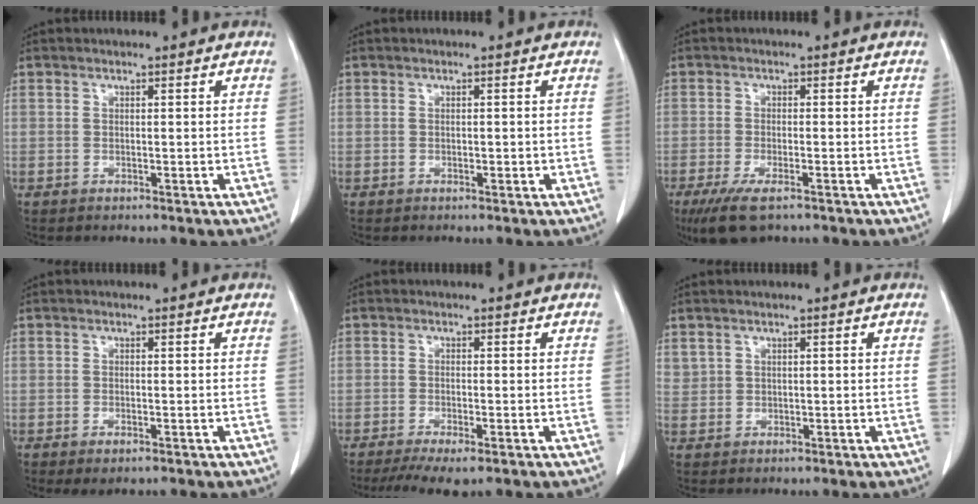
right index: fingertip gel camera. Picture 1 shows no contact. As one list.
[{"total": 0.5, "force": [-0.1, 0.4, 0.3], "torque": [0.000, 0.002, -0.001]}, {"total": 6.1, "force": [-4.0, 1.7, 4.2], "torque": [-0.080, -0.015, -0.066]}, {"total": 1.8, "force": [-1.0, 0.8, 1.3], "torque": [-0.018, -0.003, -0.008]}, {"total": 5.4, "force": [-3.8, 1.2, 3.7], "torque": [-0.056, -0.014, -0.058]}, {"total": 1.6, "force": [1.0, 1.2, 0.2], "torque": [0.004, 0.006, 0.019]}]